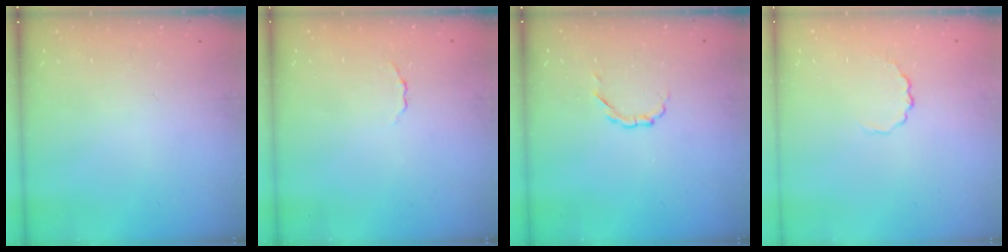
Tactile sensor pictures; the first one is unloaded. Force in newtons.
{"total": 1.6, "press": 1.5, "slide": 0.5}
{"total": 2.9, "press": 2.7, "slide": 1.1}
{"total": 2.8, "press": 2.6, "slide": 1.1}